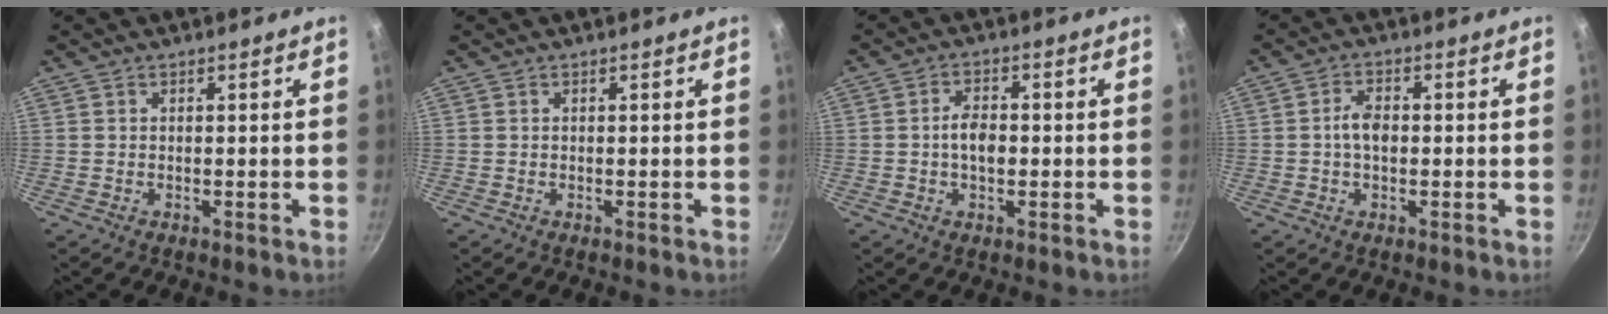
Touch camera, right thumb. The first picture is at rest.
{"total": 0.0}
{"total": 4.7, "force": [-0.5, 2.8, 3.8], "torque": [-0.058, 0.014, -0.012]}
{"total": 4.2, "force": [-0.2, 2.6, 3.3], "torque": [-0.054, 0.012, -0.008]}